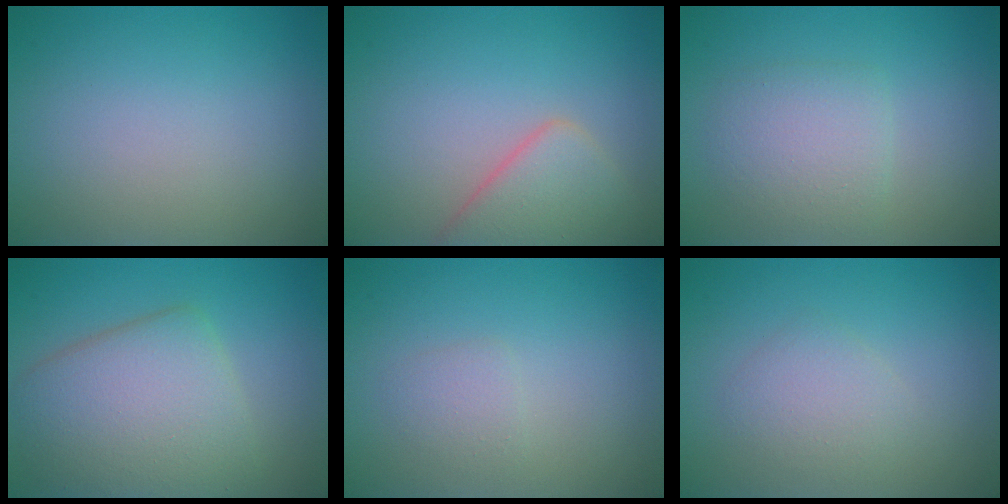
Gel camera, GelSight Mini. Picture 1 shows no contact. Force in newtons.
{"total": 3.9, "press": 3.9, "slide": 0.3}
{"total": 2.9, "press": 2.9, "slide": 0.1}
{"total": 7.3, "press": 7.3, "slide": 0.3}
{"total": 1.2, "press": 1.2, "slide": 0.0}
{"total": 2.1, "press": 2.1, "slide": 0.0}